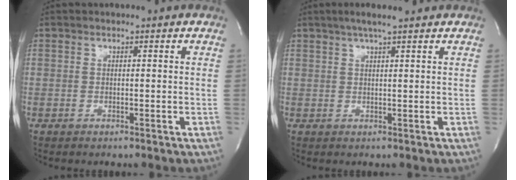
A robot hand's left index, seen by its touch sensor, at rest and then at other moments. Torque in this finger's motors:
{"motor_torque": [0.25, -0.29, 0.04, -0.01]}